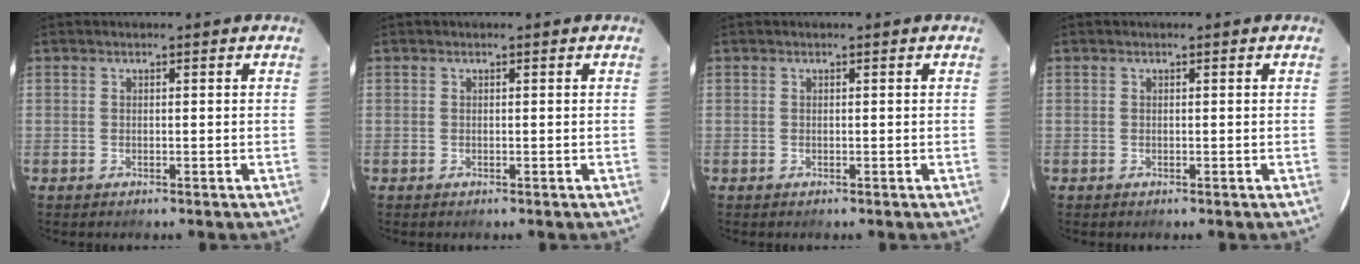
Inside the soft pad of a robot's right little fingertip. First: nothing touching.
{"total": 0.0}
{"total": 0.0}
{"total": 0.0}